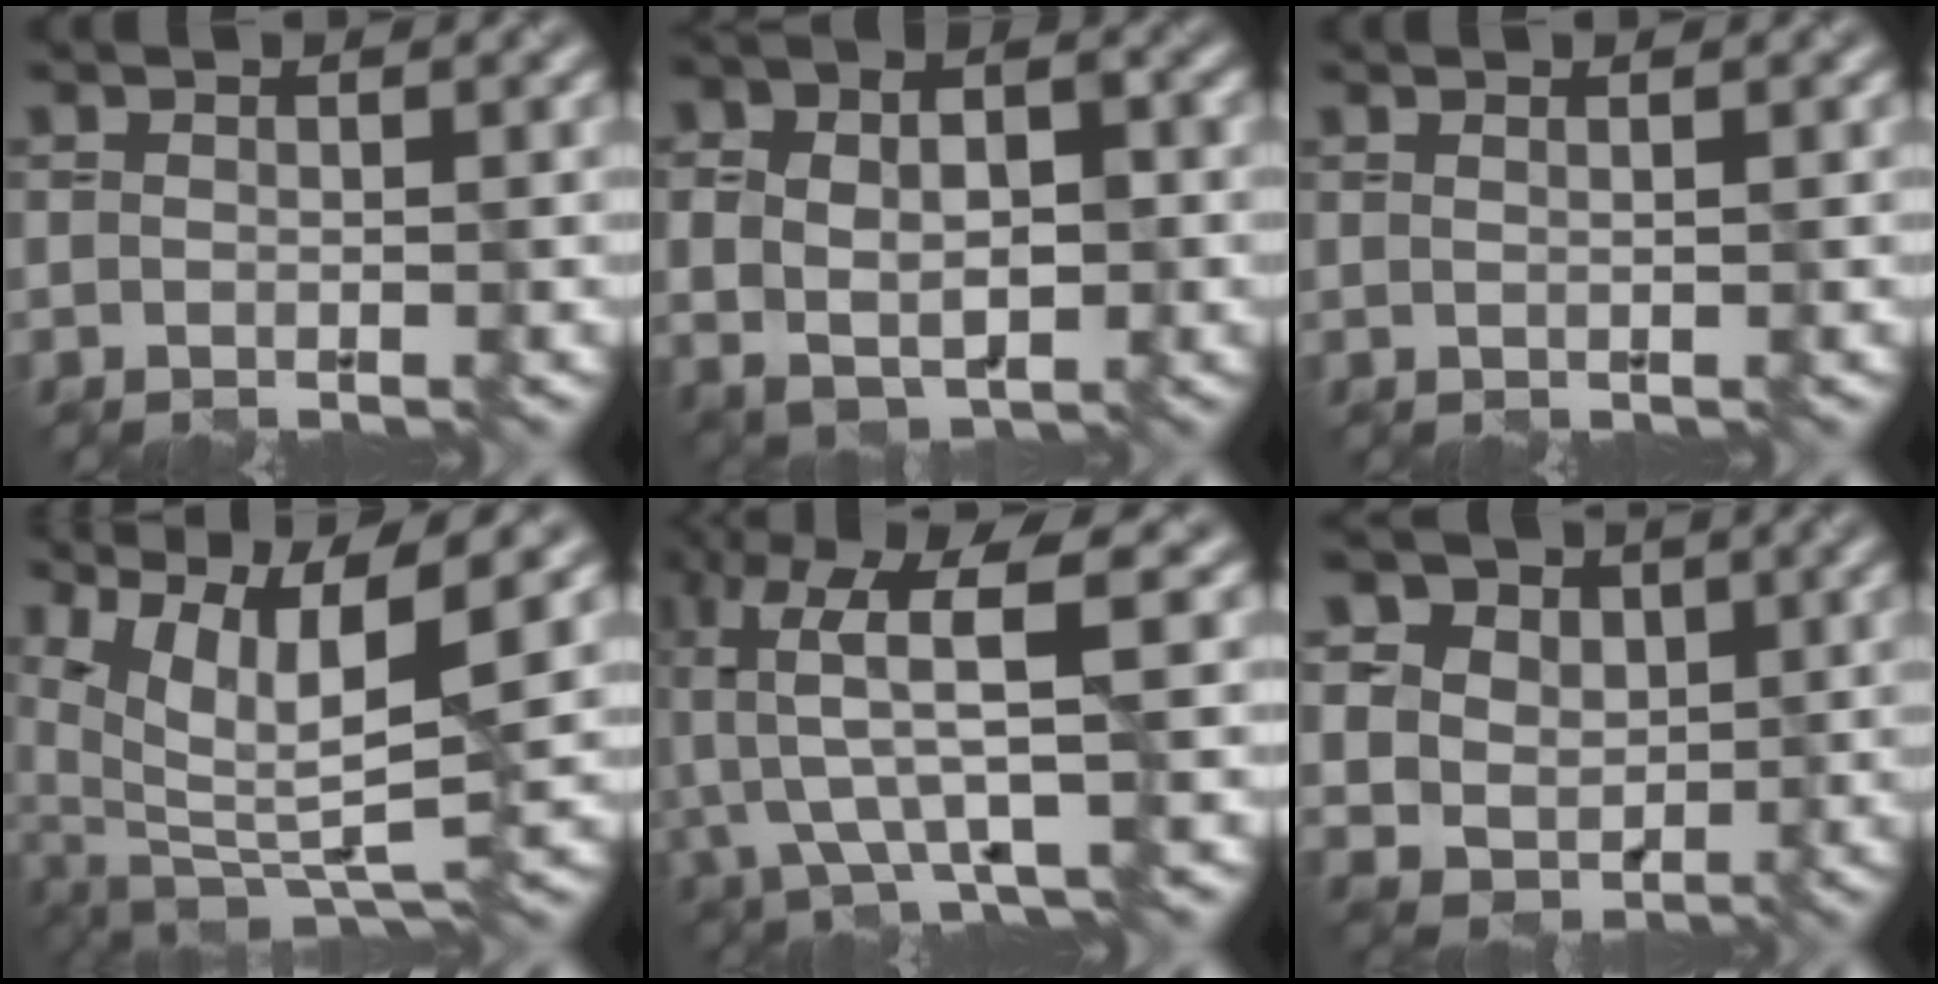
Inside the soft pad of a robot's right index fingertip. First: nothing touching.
{"total": 7.4, "force": [0.0, 4.9, 5.6], "torque": [-0.083, 0.008, 0.007]}
{"total": 2.1, "force": [1.1, 1.1, 1.4], "torque": [-0.006, 0.016, -0.004]}
{"total": 10.0, "force": [4.3, 3.1, 8.4], "torque": [-0.168, -0.002, 0.093]}
{"total": 6.3, "force": [0.4, 1.3, 6.2], "torque": [-0.142, 0.006, 0.011]}
{"total": 8.5, "force": [3.0, 7.1, 3.5], "torque": [-0.062, 0.017, 0.035]}